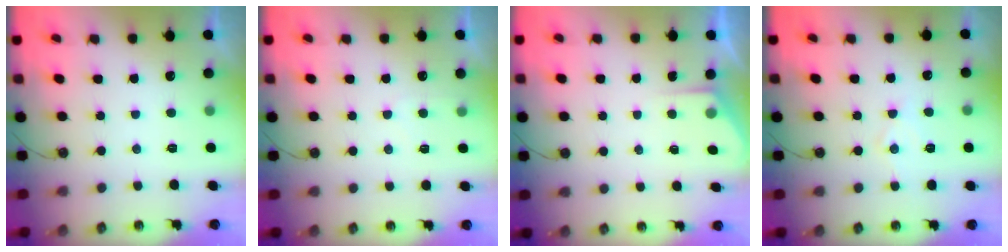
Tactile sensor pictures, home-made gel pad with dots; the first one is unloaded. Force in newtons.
{"total": 3.3, "press": 3.3, "slide": 0.4}
{"total": 3.3, "press": 3.3, "slide": 0.4}
{"total": 7.5, "press": 7.4, "slide": 0.5}